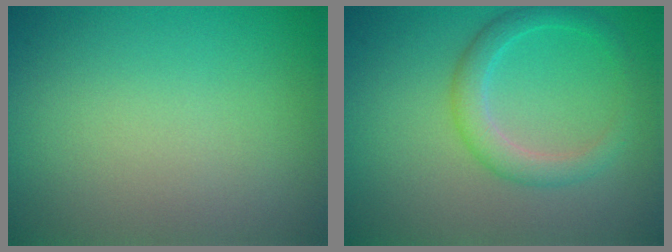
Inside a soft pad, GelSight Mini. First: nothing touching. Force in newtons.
{"total": 2.8, "press": 2.8, "slide": 0.2}